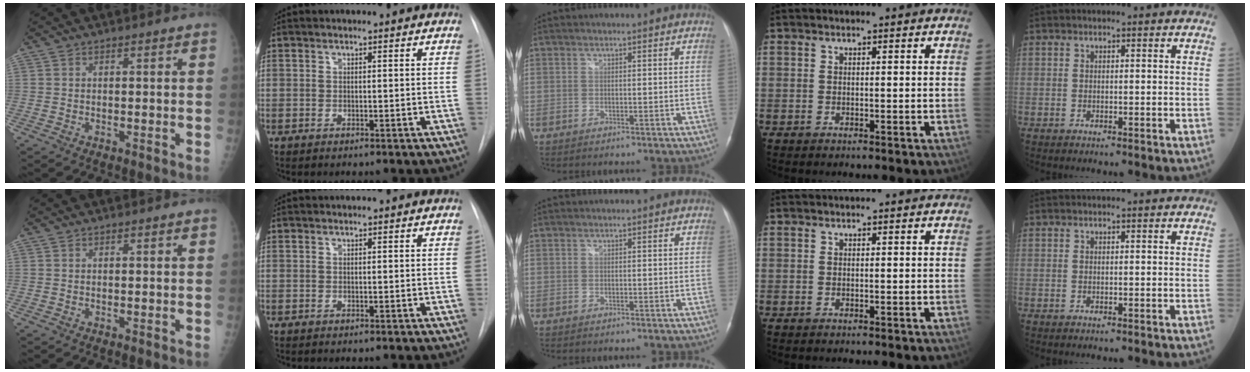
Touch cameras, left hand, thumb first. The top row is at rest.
{}